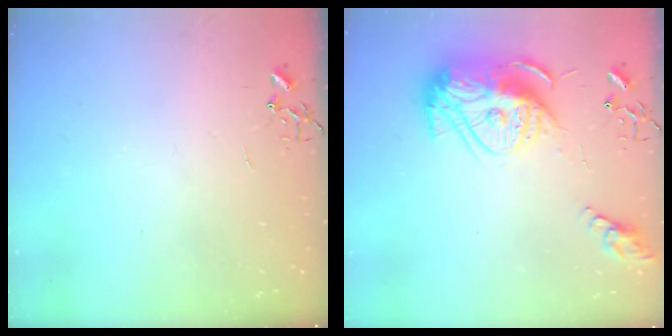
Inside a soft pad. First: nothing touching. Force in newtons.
{"total": 16.7, "press": 16.6, "slide": 1.8}